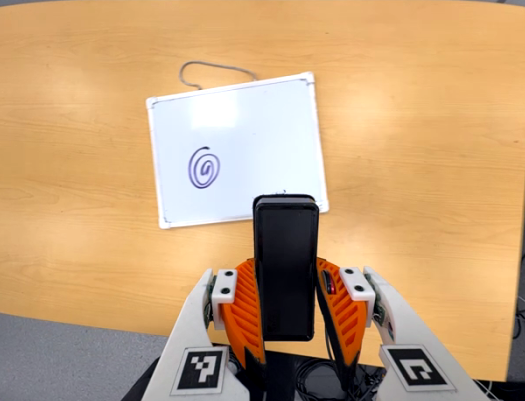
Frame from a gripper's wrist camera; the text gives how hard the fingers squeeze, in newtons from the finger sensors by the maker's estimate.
{"total": 4.7, "left": 3.2, "right": 6.2}